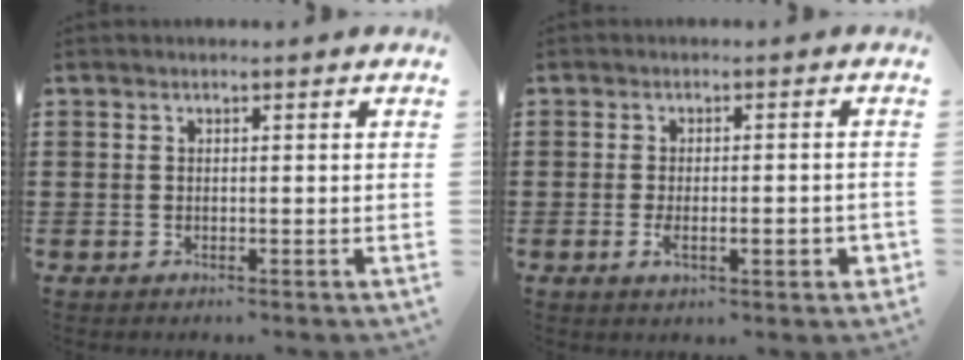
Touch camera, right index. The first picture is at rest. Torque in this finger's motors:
{"motor_torque": [1.01, -0.40, 0.11, 0.06]}